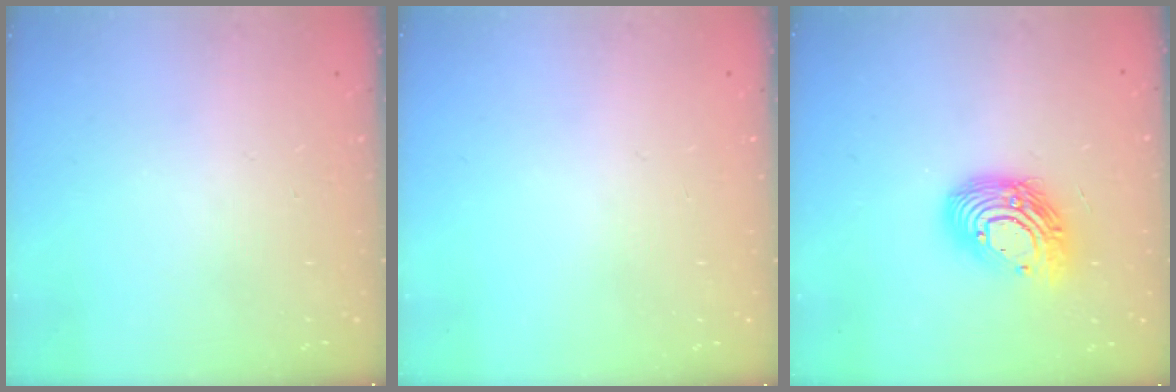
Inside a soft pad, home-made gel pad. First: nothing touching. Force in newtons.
{"total": 0.0}
{"total": 14.9, "press": 14.9, "slide": 1.3}